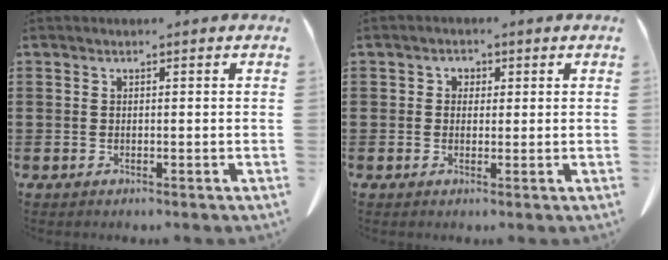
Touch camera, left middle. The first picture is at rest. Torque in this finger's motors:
{"motor_torque": [0.22, 0.24, 0.02, 0.00]}